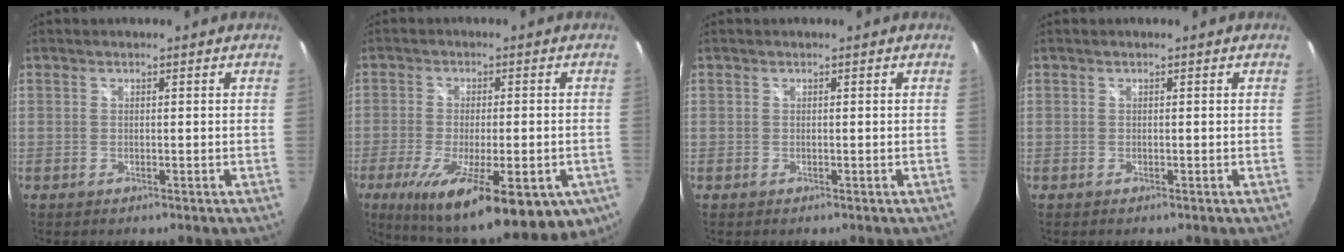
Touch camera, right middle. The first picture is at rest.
{"total": 22.5, "force": [-12.2, 6.6, 17.8], "torque": [-0.300, -0.077, -0.172]}
{"total": 0.0}
{"total": 0.0}